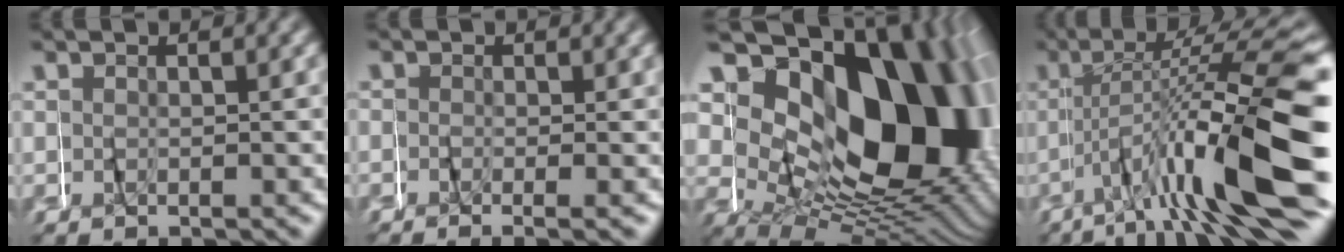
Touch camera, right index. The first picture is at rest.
{"total": 0.8, "force": [-0.6, 0.2, 0.5], "torque": [-0.003, -0.006, -0.012]}
{"total": 24.6, "force": [2.7, 15.4, 18.9], "torque": [-0.278, -0.006, 0.040]}
{"total": 11.3, "force": [-3.5, 2.2, 10.5], "torque": [-0.142, 0.011, -0.047]}